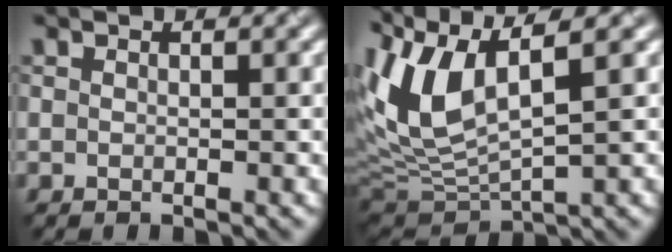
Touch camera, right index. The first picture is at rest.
{"total": 9.3, "force": [3.8, 3.5, 7.7], "torque": [-0.186, 0.013, 0.074]}